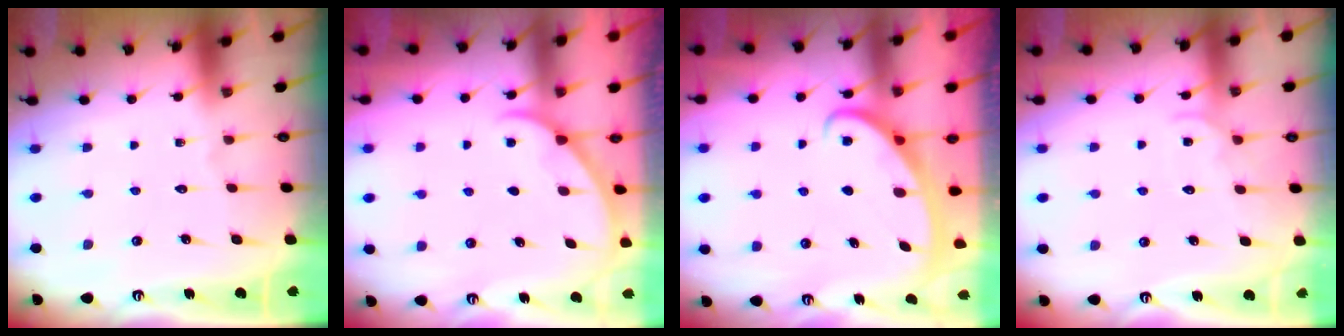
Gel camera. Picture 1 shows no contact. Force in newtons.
{"total": 1.6, "press": 1.6, "slide": 0.2}
{"total": 2.5, "press": 2.5, "slide": 0.4}
{"total": 5.2, "press": 5.2, "slide": 0.5}